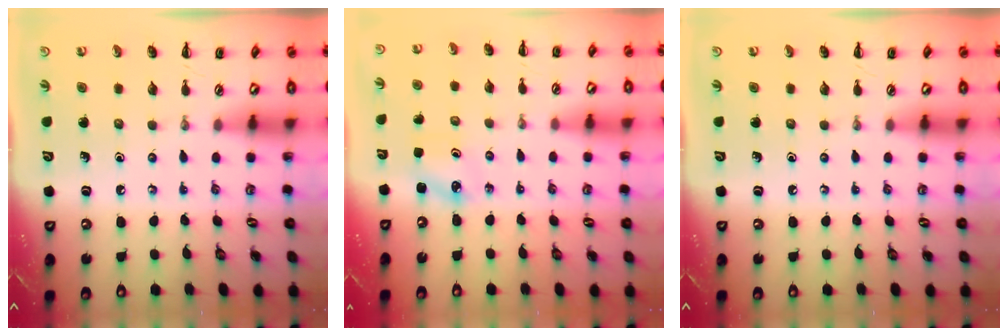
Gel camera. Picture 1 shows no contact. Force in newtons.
{"total": 2.2, "press": 2.2, "slide": 0.3}
{"total": 0.0}